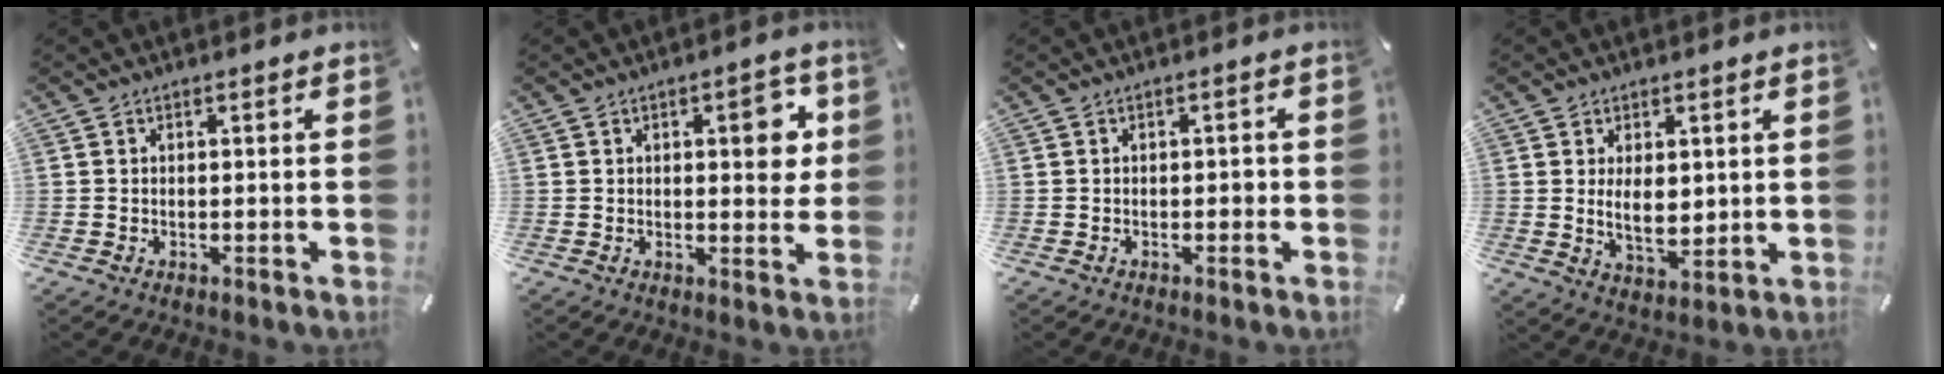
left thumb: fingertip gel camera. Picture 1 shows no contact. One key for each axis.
{"total": 7.8, "fx": 2.1, "fy": 3.8, "fz": 6.4, "tx": -0.068, "ty": -0.011, "tz": 0.026}
{"total": 1.5, "fx": -0.3, "fy": 0.9, "fz": 1.2, "tx": -0.024, "ty": 0.005, "tz": -0.008}
{"total": 6.7, "fx": 1.2, "fy": 4.1, "fz": 5.2, "tx": -0.093, "ty": -0.008, "tz": 0.016}